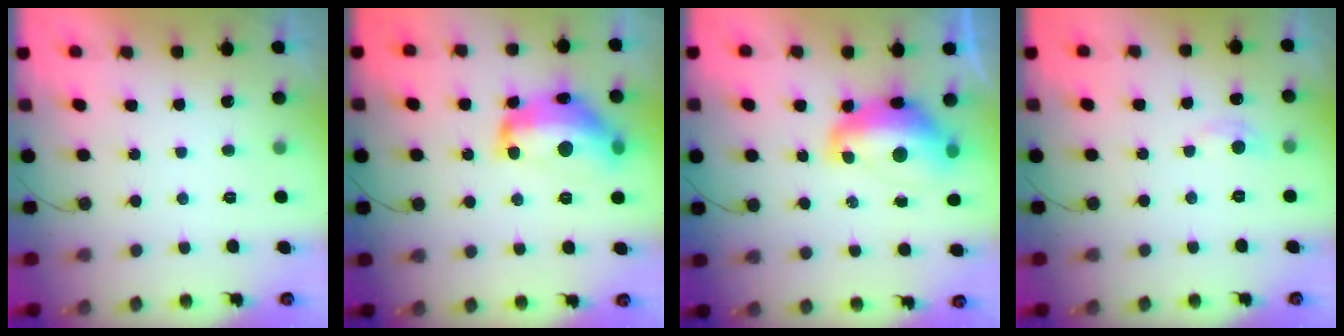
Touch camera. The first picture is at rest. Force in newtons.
{"total": 16.9, "press": 16.8, "slide": 1.4}
{"total": 14.4, "press": 14.4, "slide": 1.3}
{"total": 5.0, "press": 5.0, "slide": 0.6}